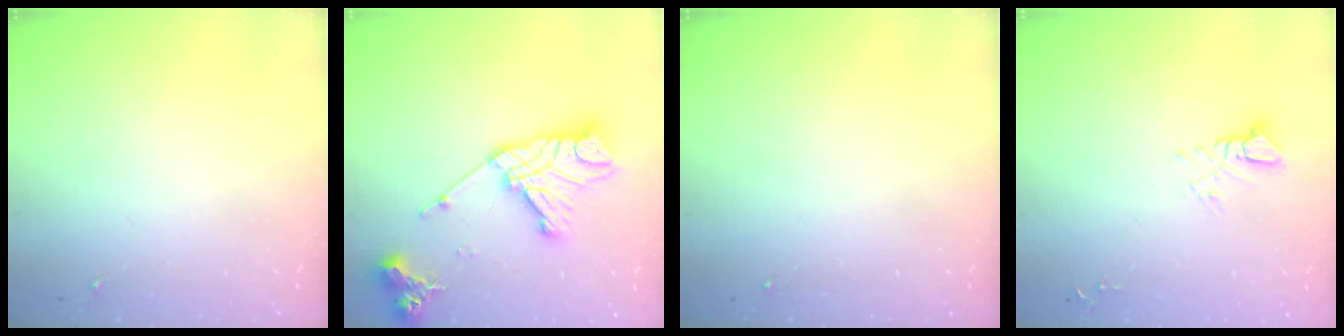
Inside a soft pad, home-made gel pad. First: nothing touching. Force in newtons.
{"total": 17.7, "press": 17.6, "slide": 1.3}
{"total": 0.0}
{"total": 5.0, "press": 5.0, "slide": 0.2}